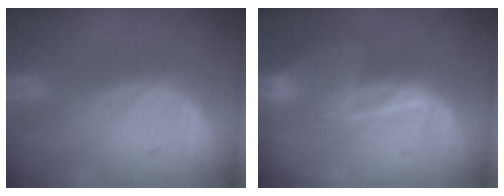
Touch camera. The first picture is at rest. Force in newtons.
{"total": 6.7, "press": 5.7, "slide": 3.5}